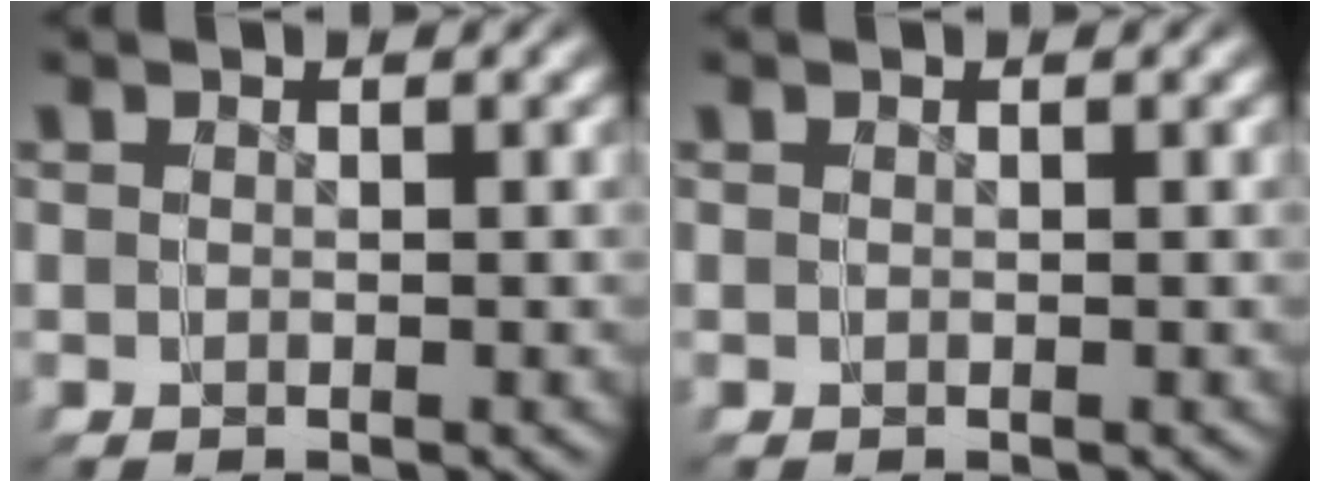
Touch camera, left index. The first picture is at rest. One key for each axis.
{"total": 0.0}